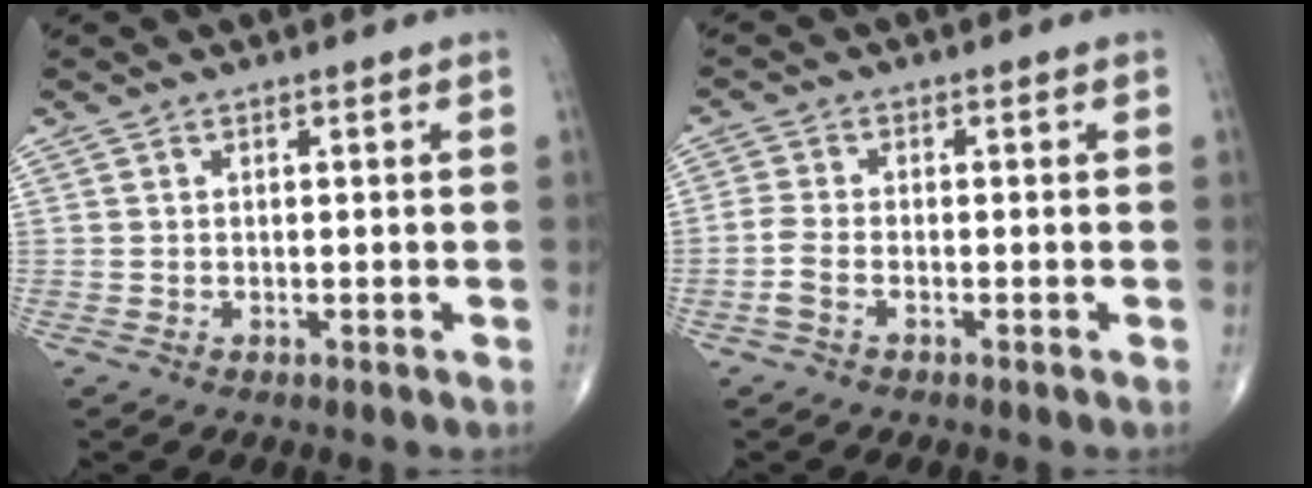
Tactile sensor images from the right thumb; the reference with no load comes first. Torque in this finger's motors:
{"motor_torque": [-0.13, 0.21, 0.29, -0.42, 0.16]}